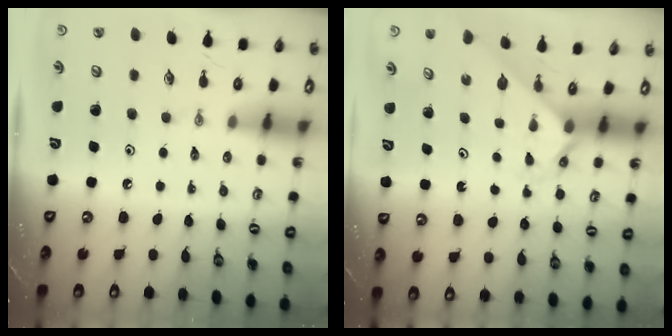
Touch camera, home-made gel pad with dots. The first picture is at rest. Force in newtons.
{"total": 2.1, "press": 2.1, "slide": 0.2}